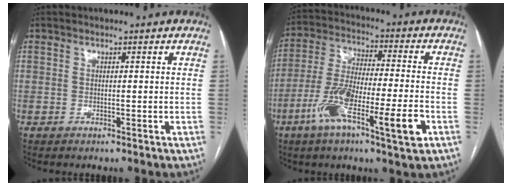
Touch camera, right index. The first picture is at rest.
{"total": 14.9, "force": [-6.4, 1.9, 13.3], "torque": [-0.253, -0.006, -0.111]}